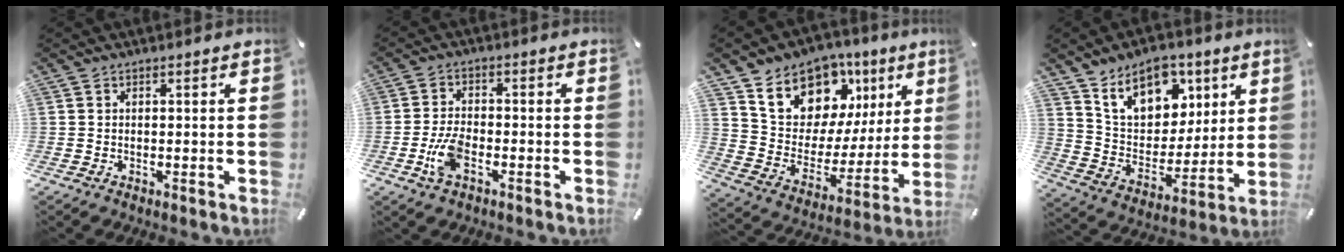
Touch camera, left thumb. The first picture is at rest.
{"total": 6.7, "force": [-2.6, 3.3, 5.2], "torque": [-0.116, 0.004, -0.050]}
{"total": 13.9, "force": [9.7, 9.3, 3.7], "torque": [-0.067, -0.086, 0.173]}
{"total": 14.0, "force": [8.7, 9.6, 5.4], "torque": [-0.093, -0.049, 0.165]}